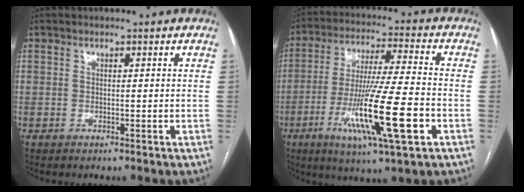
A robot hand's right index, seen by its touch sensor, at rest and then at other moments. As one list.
[{"total": 17.1, "force": [-5.7, 0.7, 16.1], "torque": [-0.300, -0.026, -0.098]}]